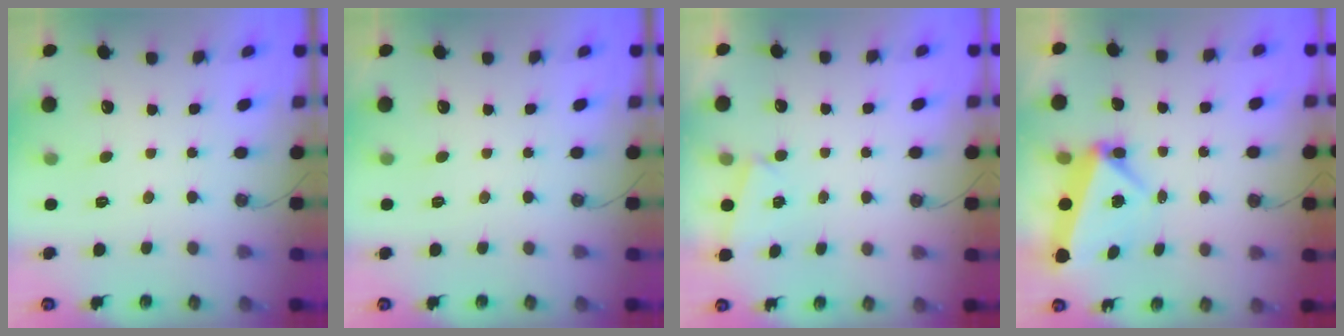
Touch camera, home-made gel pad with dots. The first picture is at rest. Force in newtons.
{"total": 0.0}
{"total": 1.0, "press": 0.9, "slide": 0.4}
{"total": 5.9, "press": 5.7, "slide": 1.4}